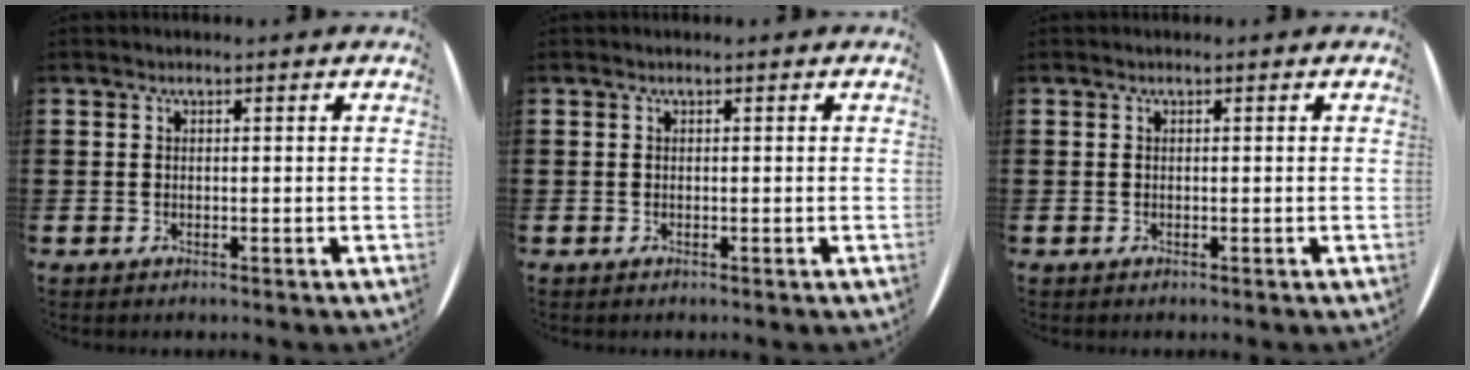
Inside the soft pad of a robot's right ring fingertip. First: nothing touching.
{"total": 0.0}
{"total": 0.0}